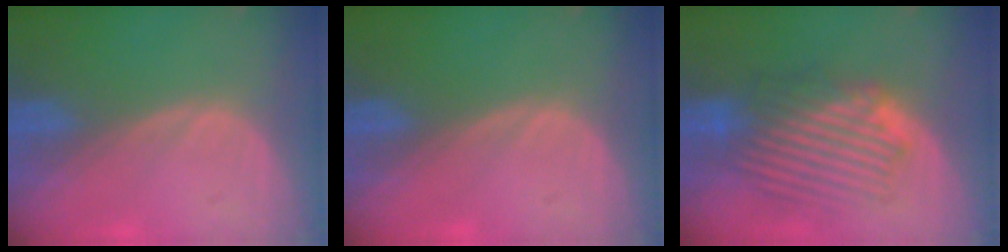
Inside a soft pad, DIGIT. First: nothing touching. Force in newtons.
{"total": 0.0}
{"total": 8.8, "press": 8.3, "slide": 2.8}